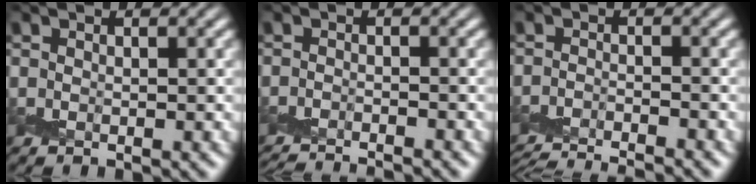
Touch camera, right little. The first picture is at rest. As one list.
[{"total": 4.2, "force": [-4.1, -0.3, 0.8], "torque": [-0.014, -0.016, -0.075]}, {"total": 6.4, "force": [-6.3, 0.4, 1.3], "torque": [-0.020, -0.018, -0.096]}]